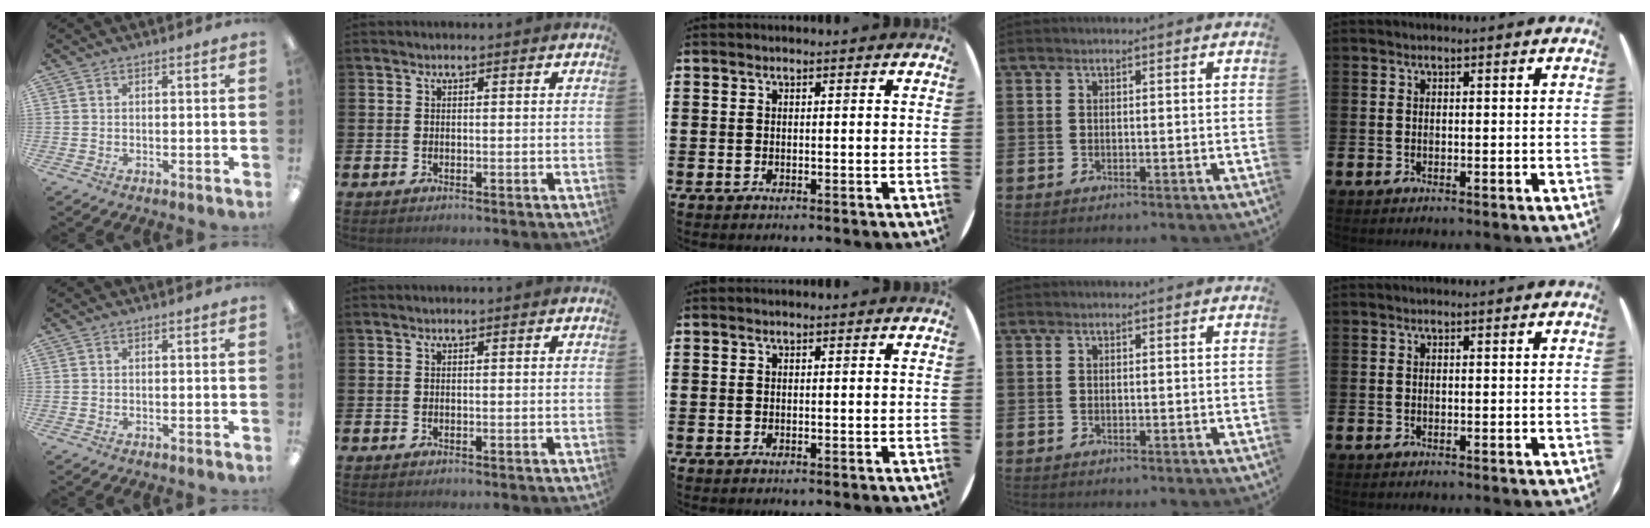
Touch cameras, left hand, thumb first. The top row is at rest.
{}